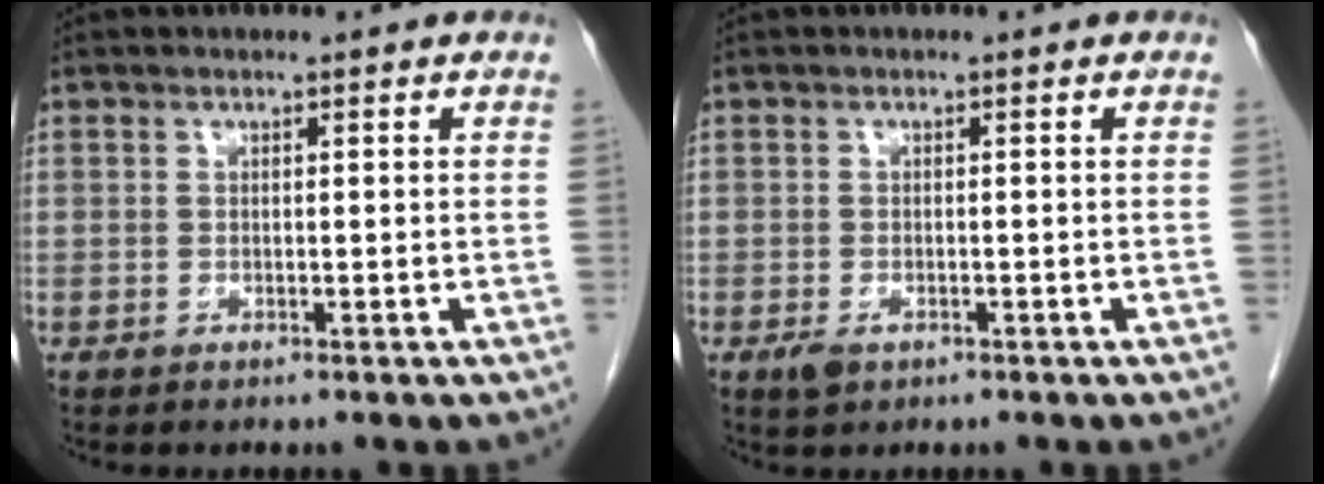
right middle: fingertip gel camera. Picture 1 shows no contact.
{"total": 1.6, "force": [-0.8, 0.8, 1.2], "torque": [-0.026, -0.002, -0.007]}